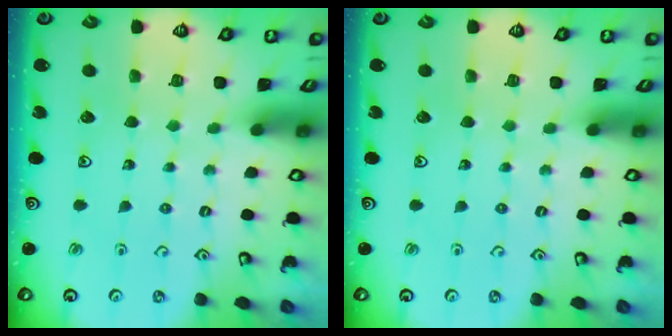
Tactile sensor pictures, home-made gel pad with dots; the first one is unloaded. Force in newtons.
{"total": 0.0}